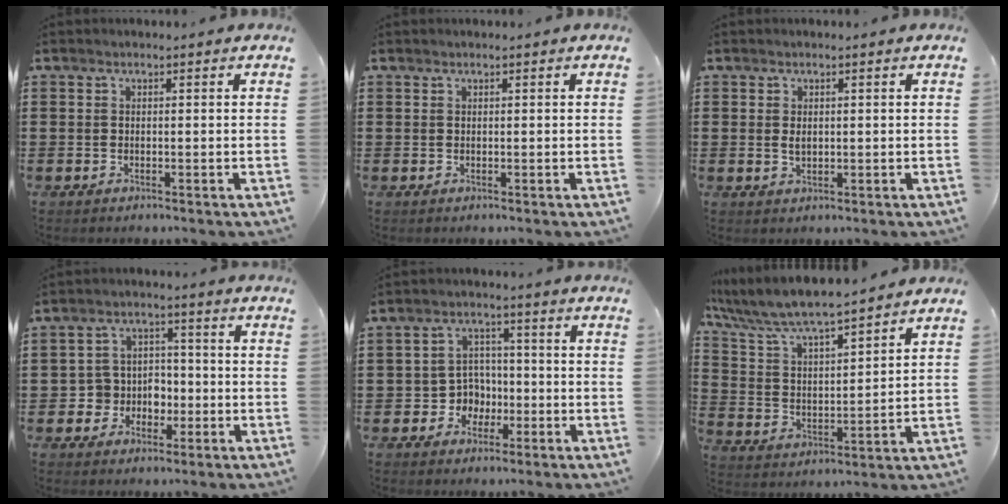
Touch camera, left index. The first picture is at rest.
{"total": 0.0}
{"total": 1.4, "force": [0.3, 0.7, 1.2], "torque": [-0.026, 0.004, 0.005]}
{"total": 4.9, "force": [-1.4, 4.6, 1.0], "torque": [-0.035, 0.013, -0.028]}
{"total": 4.9, "force": [-1.4, 4.5, 1.5], "torque": [-0.042, 0.011, -0.028]}
{"total": 6.5, "force": [6.0, 0.8, 2.6], "torque": [-0.078, -0.036, 0.098]}